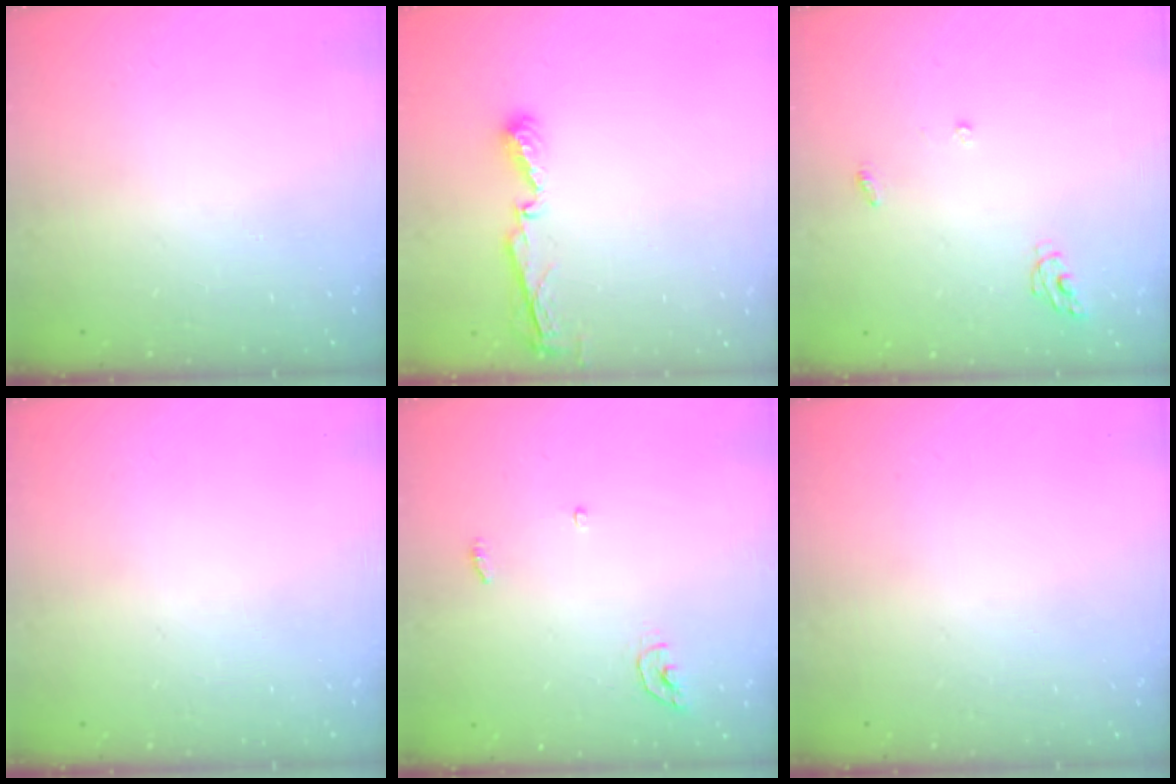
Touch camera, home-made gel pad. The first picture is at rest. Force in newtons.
{"total": 5.1, "press": 5.1, "slide": 0.4}
{"total": 4.9, "press": 4.9, "slide": 0.4}
{"total": 0.0}
{"total": 4.3, "press": 4.3, "slide": 0.3}
{"total": 0.0}